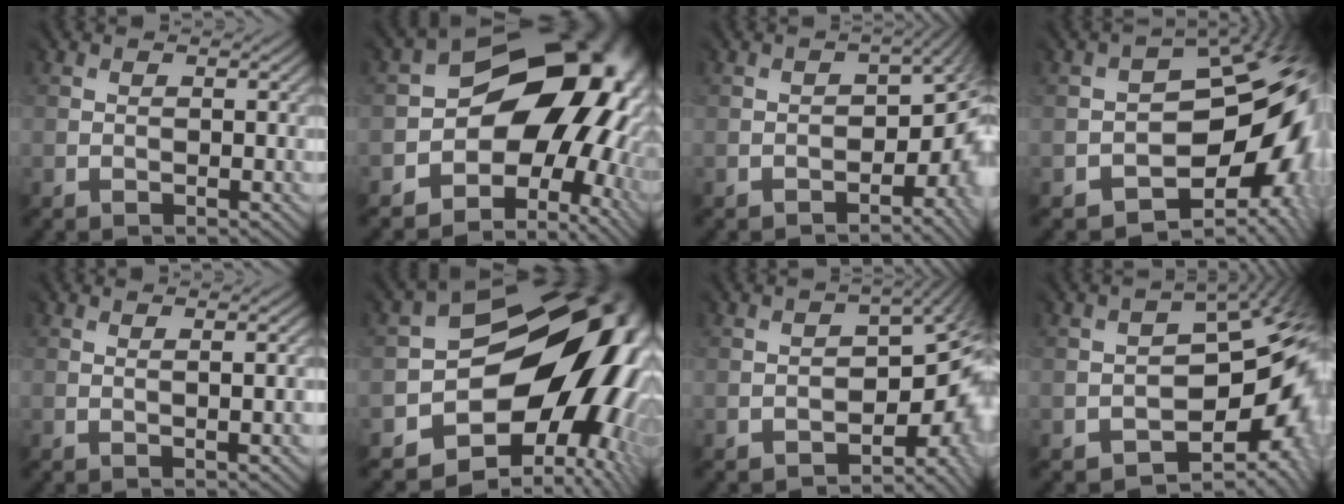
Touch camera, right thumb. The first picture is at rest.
{"total": 14.0, "force": [-1.5, 10.7, 8.8], "torque": [-0.092, -0.019, -0.013]}
{"total": 7.5, "force": [-3.7, 4.0, 5.1], "torque": [-0.028, -0.021, -0.042]}
{"total": 13.6, "force": [-4.8, 8.6, 9.4], "torque": [-0.100, -0.023, -0.067]}
{"total": 0.6, "force": [0.3, -0.3, 0.4], "torque": [-0.003, 0.006, 0.006]}
{"total": 16.2, "force": [-4.2, 11.6, 10.5], "torque": [-0.110, -0.036, -0.051]}
{"total": 8.8, "force": [-4.8, 5.0, 5.4], "torque": [-0.043, -0.028, -0.053]}
{"total": 10.5, "force": [-4.3, 6.0, 7.4], "torque": [-0.065, -0.019, -0.064]}